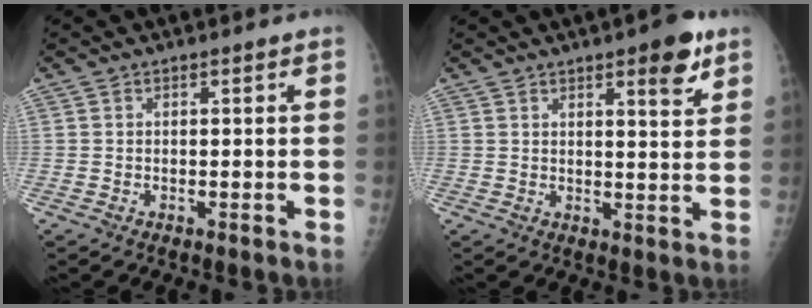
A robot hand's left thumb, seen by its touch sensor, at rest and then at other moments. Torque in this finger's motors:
{"motor_torque": [-0.03, 0.11, 0.00, -0.13, 0.05]}